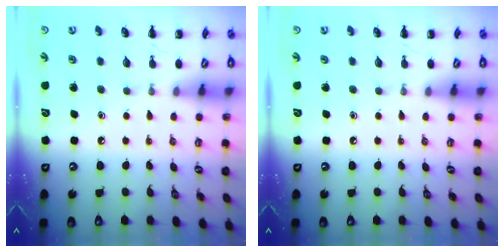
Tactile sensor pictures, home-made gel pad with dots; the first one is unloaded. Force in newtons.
{"total": 0.0}